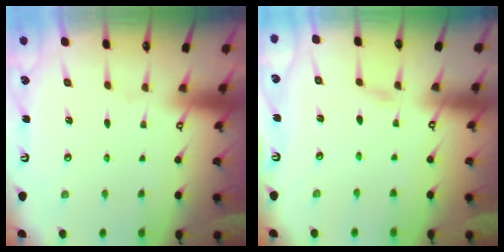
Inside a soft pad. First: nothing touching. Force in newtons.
{"total": 2.5, "press": 2.5, "slide": 0.3}